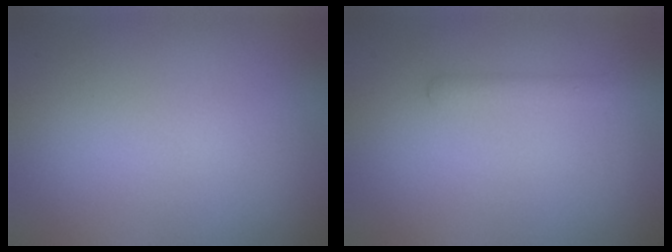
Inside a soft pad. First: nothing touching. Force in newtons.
{"total": 1.6, "press": 1.6, "slide": 0.1}